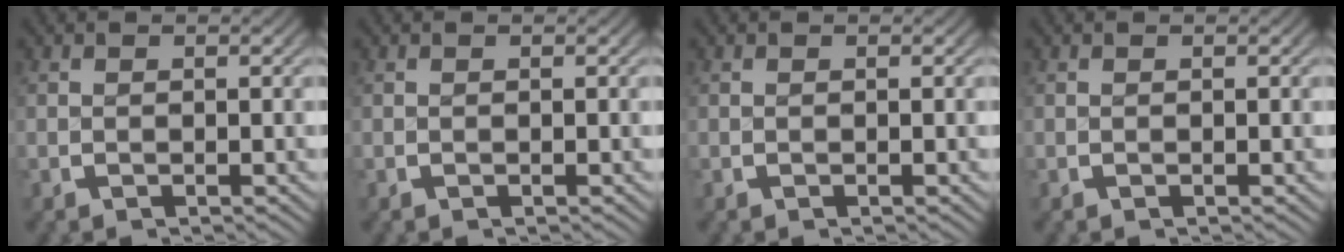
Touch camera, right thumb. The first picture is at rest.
{"total": 0.0}
{"total": 0.0}
{"total": 0.0}